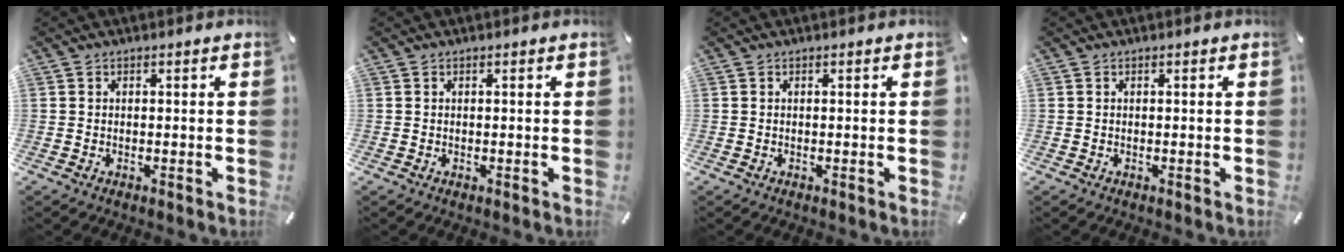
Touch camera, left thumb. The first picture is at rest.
{"total": 0.0}
{"total": 0.0}
{"total": 0.0}